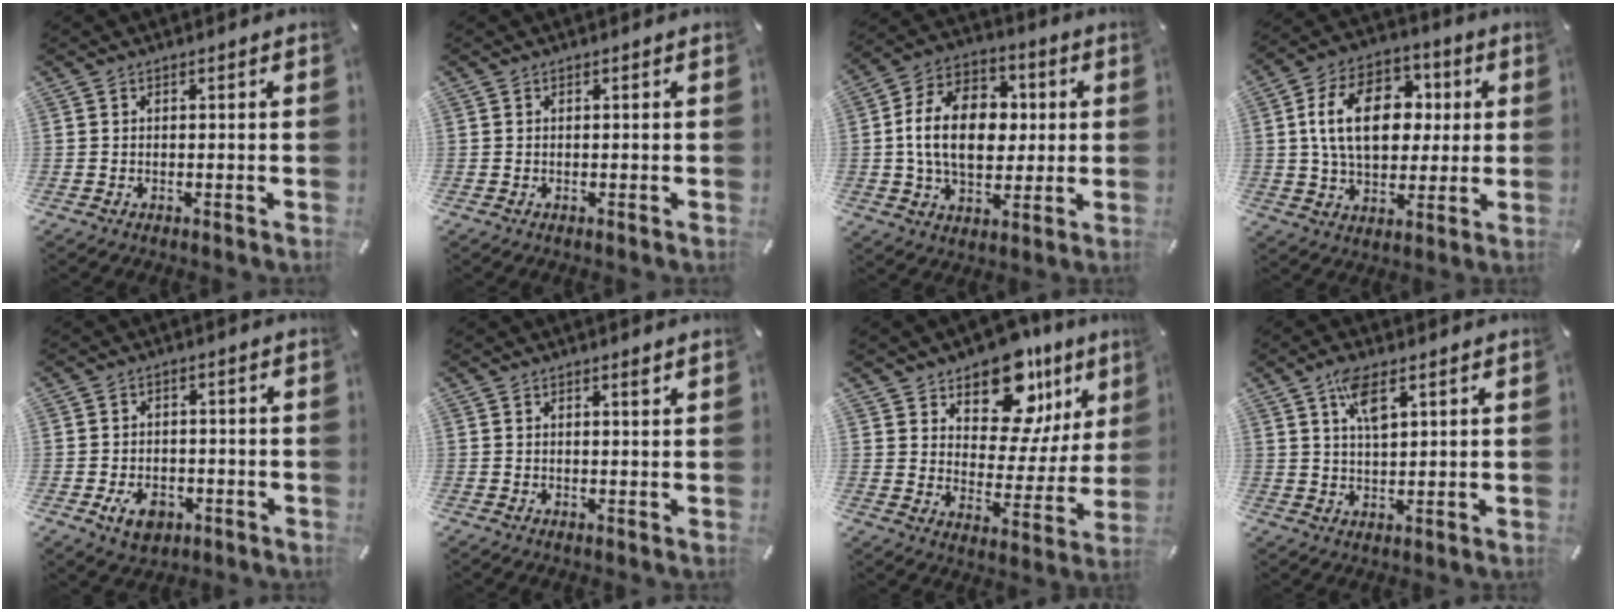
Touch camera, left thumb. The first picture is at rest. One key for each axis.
{"total": 0.0}
{"total": 16.0, "fx": 0.3, "fy": 11.5, "fz": 11.1, "tx": -0.216, "ty": 0.018, "tz": 0.004}
{"total": 17.3, "fx": 2.4, "fy": 11.9, "fz": 12.3, "tx": -0.223, "ty": 0.014, "tz": 0.039}
{"total": 5.9, "fx": -2.4, "fy": 4.3, "fz": 3.4, "tx": -0.063, "ty": 0.007, "tz": -0.045}
{"total": 1.3, "fx": 0.9, "fy": 0.1, "fz": 0.9, "tx": -0.018, "ty": -0.001, "tz": 0.016}
{"total": 15.3, "fx": 11.1, "fy": 8.2, "fz": 6.5, "tx": -0.102, "ty": -0.088, "tz": 0.197}
{"total": 6.4, "fx": 3.4, "fy": 2.5, "fz": 4.8, "tx": -0.087, "ty": -0.003, "tz": 0.058}